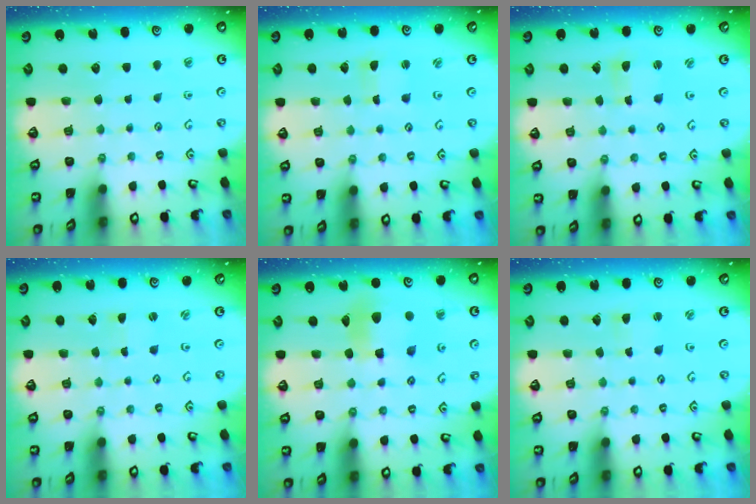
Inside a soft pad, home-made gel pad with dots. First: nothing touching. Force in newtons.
{"total": 0.8, "press": 0.8, "slide": 0.2}
{"total": 3.1, "press": 3.1, "slide": 0.3}
{"total": 0.0}
{"total": 10.0, "press": 10.0, "slide": 1.3}
{"total": 1.7, "press": 1.7, "slide": 0.2}